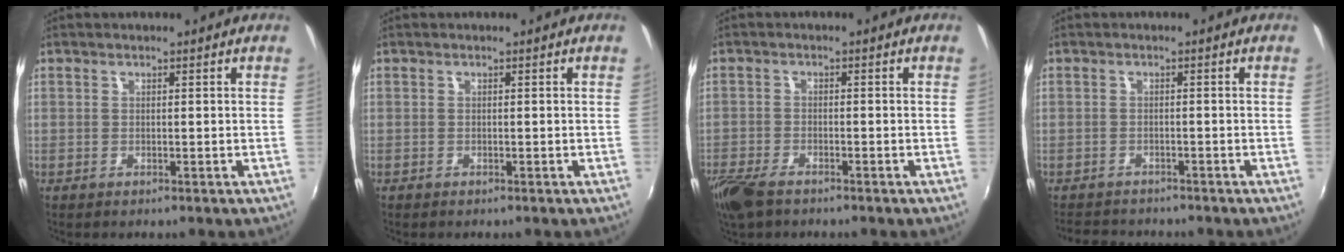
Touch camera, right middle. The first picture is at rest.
{"total": 0.0}
{"total": 7.2, "force": [-5.4, 2.5, 4.0], "torque": [-0.109, -0.026, -0.108]}
{"total": 5.0, "force": [-4.6, 1.9, 0.9], "torque": [-0.033, 0.002, -0.075]}